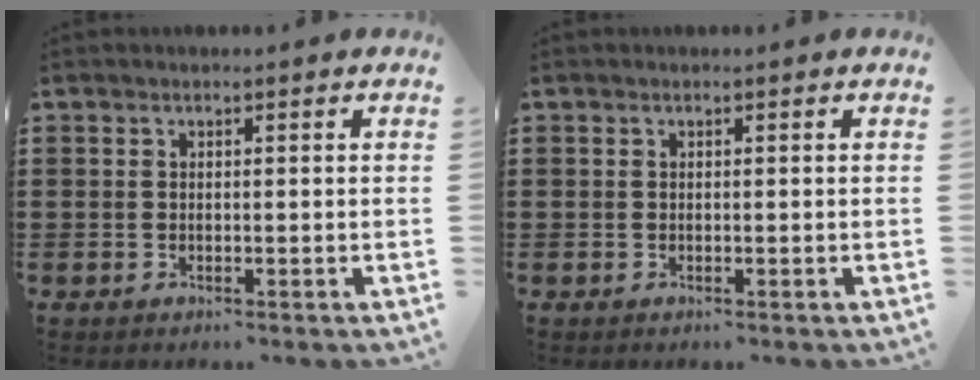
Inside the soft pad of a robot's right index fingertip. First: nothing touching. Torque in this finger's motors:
{"motor_torque": [-0.01, 0.01, 0.00, 0.00]}